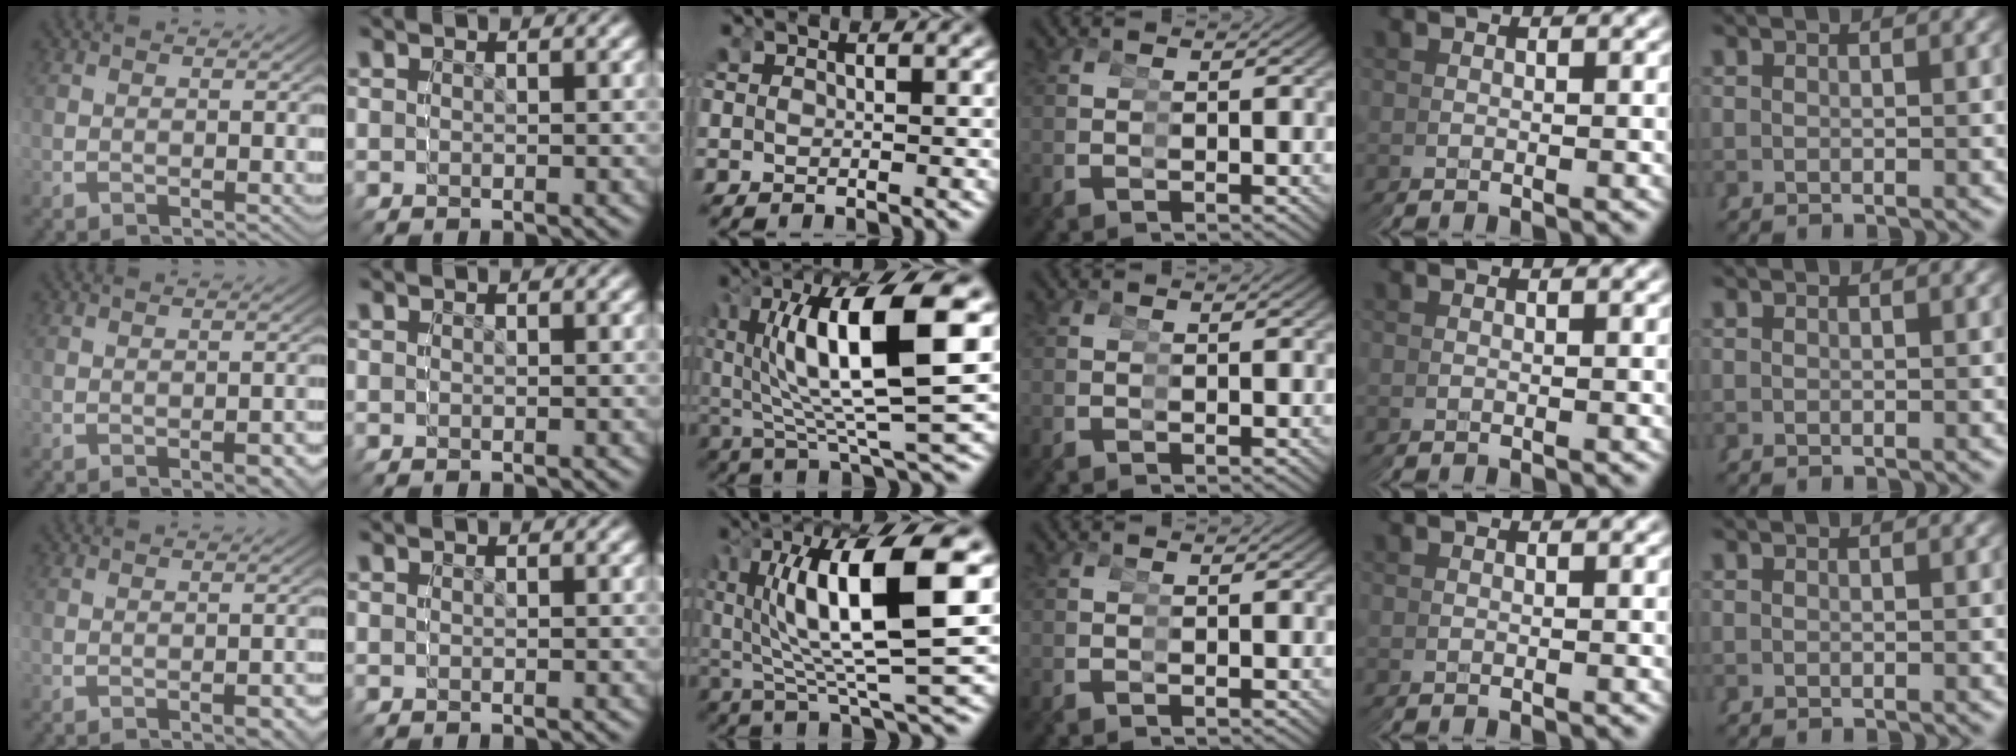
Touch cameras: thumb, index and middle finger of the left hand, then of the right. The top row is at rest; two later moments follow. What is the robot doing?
{"motion": "grasp_and_lifting", "object": "cubes"}